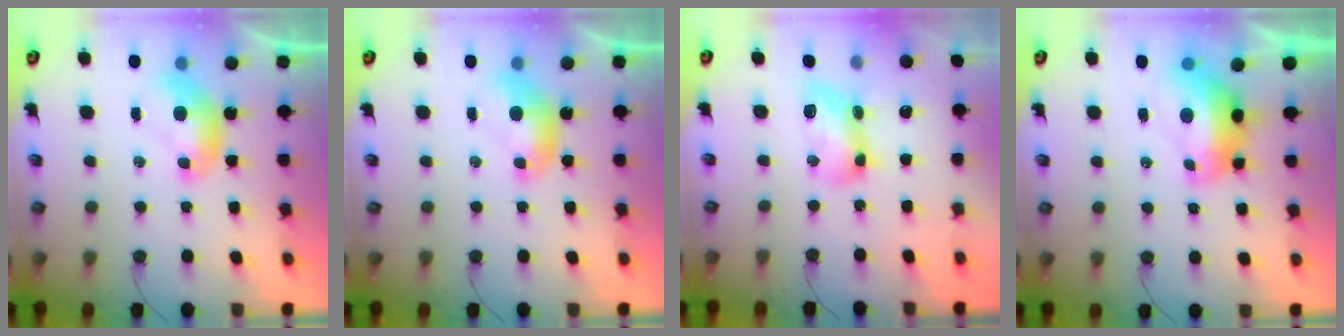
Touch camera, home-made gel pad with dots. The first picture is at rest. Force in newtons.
{"total": 0.0}
{"total": 8.5, "press": 8.4, "slide": 0.5}
{"total": 2.8, "press": 2.7, "slide": 0.8}